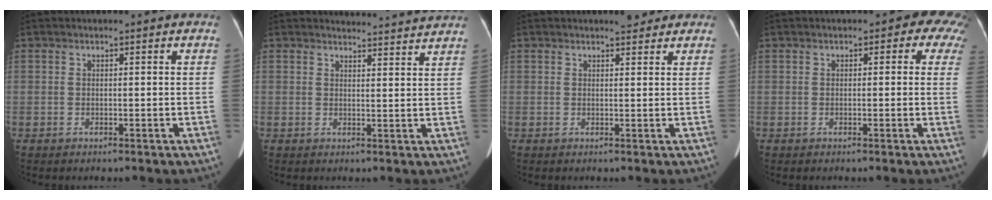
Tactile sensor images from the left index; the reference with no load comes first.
{"total": 8.3, "force": [8.3, -0.2, 0.9], "torque": [-0.008, -0.001, 0.085]}
{"total": 2.4, "force": [2.2, 0.7, 0.9], "torque": [-0.011, 0.001, 0.028]}
{"total": 5.2, "force": [1.8, 2.8, 3.9], "torque": [-0.022, 0.020, 0.008]}